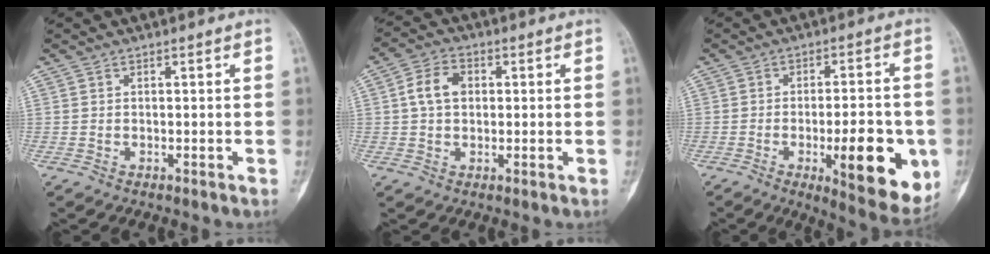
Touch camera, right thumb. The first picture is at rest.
{"total": 6.2, "force": [0.9, 4.4, 4.3], "torque": [-0.077, 0.013, 0.010]}
{"total": 16.3, "force": [-4.4, 5.3, 14.8], "torque": [-0.179, -0.002, -0.052]}